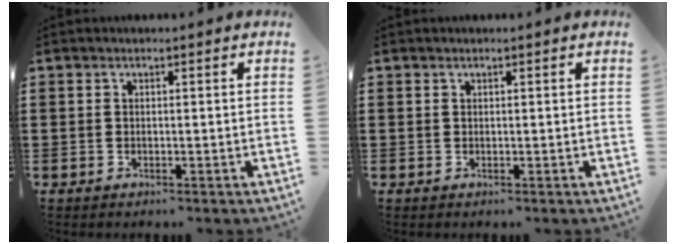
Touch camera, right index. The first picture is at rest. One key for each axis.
{"total": 0.0}